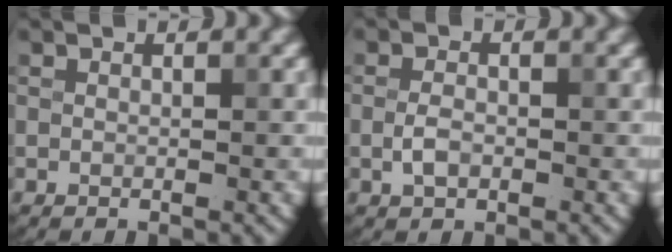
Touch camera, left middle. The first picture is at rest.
{"total": 1.7, "force": [-0.4, 1.0, 1.3], "torque": [-0.027, 0.001, -0.012]}